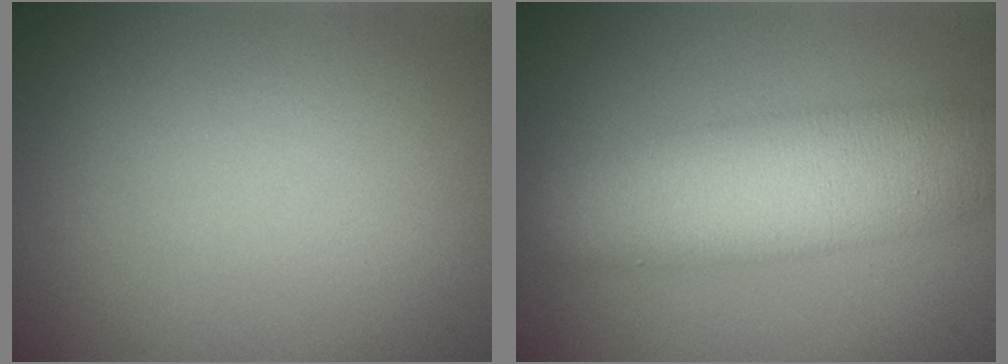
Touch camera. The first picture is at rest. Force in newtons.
{"total": 7.9, "press": 7.9, "slide": 0.2}